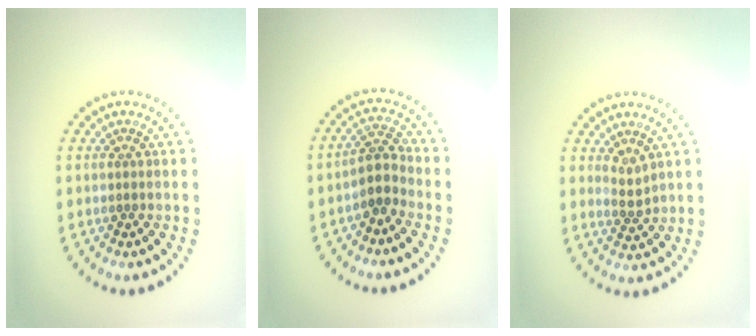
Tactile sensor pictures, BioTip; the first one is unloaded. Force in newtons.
{"total": 2.6, "press": 2.0, "slide": 1.7}
{"total": 1.5, "press": 1.1, "slide": 1.0}